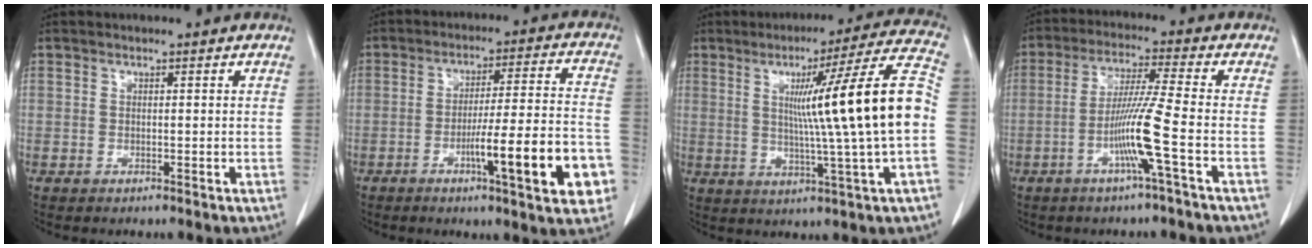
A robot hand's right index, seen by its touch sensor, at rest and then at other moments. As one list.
[{"total": 15.0, "force": [-5.5, 1.2, 13.9], "torque": [-0.187, 0.006, -0.076]}, {"total": 17.9, "force": [1.1, -2.1, 17.8], "torque": [-0.256, 0.006, 0.008]}, {"total": 8.6, "force": [-3.0, -1.7, 7.9], "torque": [-0.155, -0.008, -0.062]}]